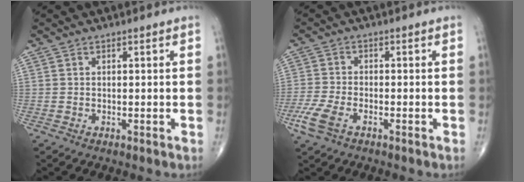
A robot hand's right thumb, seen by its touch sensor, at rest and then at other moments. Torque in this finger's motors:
{"motor_torque": [0.89, 0.83, 0.42, -0.72, 0.05]}